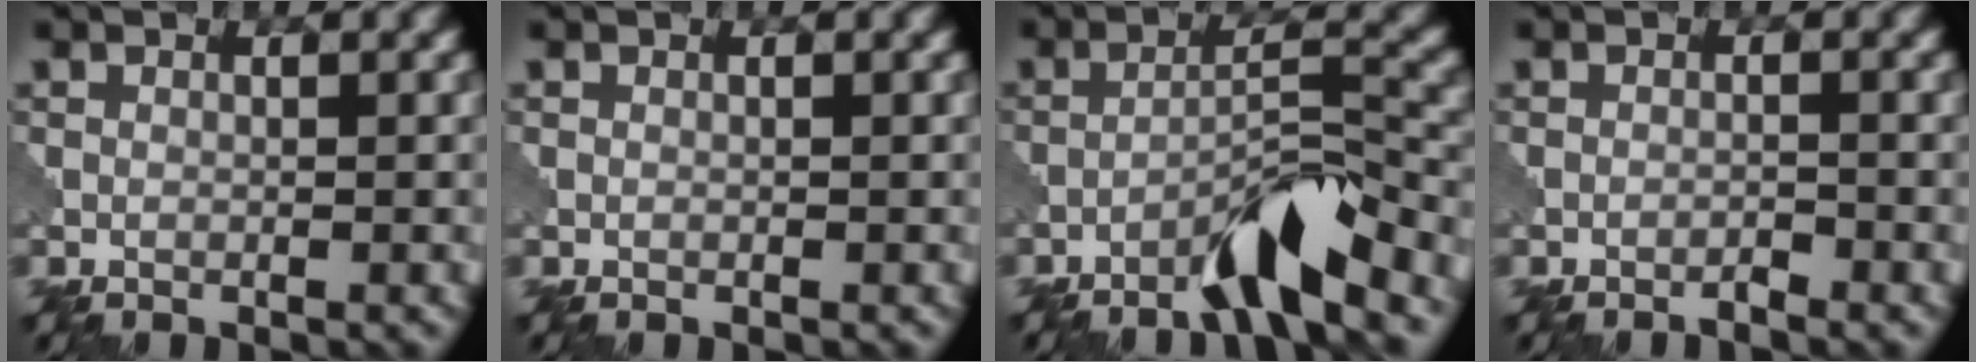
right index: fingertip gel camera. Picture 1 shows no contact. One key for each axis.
{"total": 0.0}
{"total": 5.3, "fx": -4.0, "fy": 0.4, "fz": 3.5, "tx": -0.060, "ty": 0.013, "tz": -0.079}
{"total": 0.9, "fx": -0.7, "fy": -0.1, "fz": 0.4, "tx": -0.006, "ty": 0.003, "tz": -0.018}